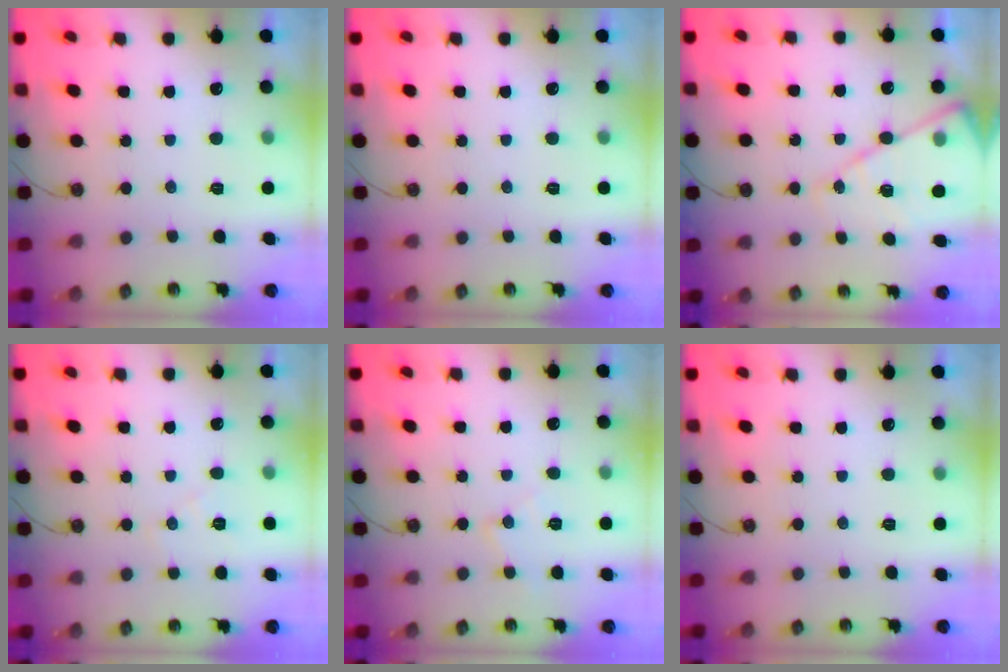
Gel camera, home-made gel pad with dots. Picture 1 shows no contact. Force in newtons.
{"total": 0.0}
{"total": 15.0, "press": 14.9, "slide": 1.4}
{"total": 6.8, "press": 6.7, "slide": 0.8}
{"total": 7.4, "press": 7.4, "slide": 0.7}
{"total": 0.0}